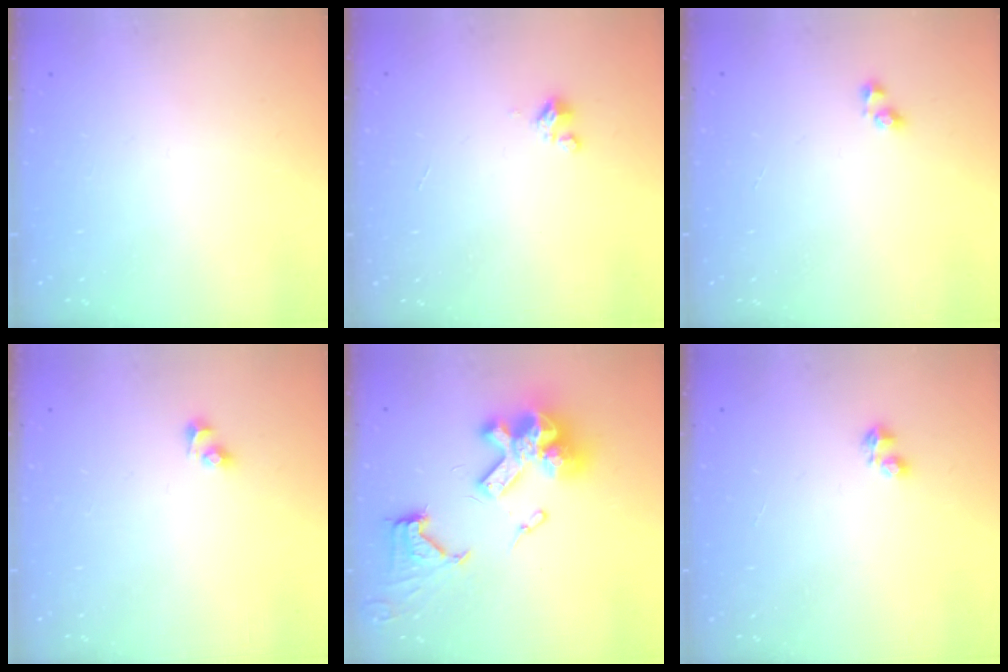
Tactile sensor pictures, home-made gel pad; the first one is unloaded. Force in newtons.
{"total": 0.9, "press": 0.9, "slide": 0.2}
{"total": 2.2, "press": 1.9, "slide": 1.1}
{"total": 2.7, "press": 2.5, "slide": 1.2}
{"total": 20.4, "press": 20.3, "slide": 2.1}
{"total": 2.4, "press": 2.3, "slide": 0.6}